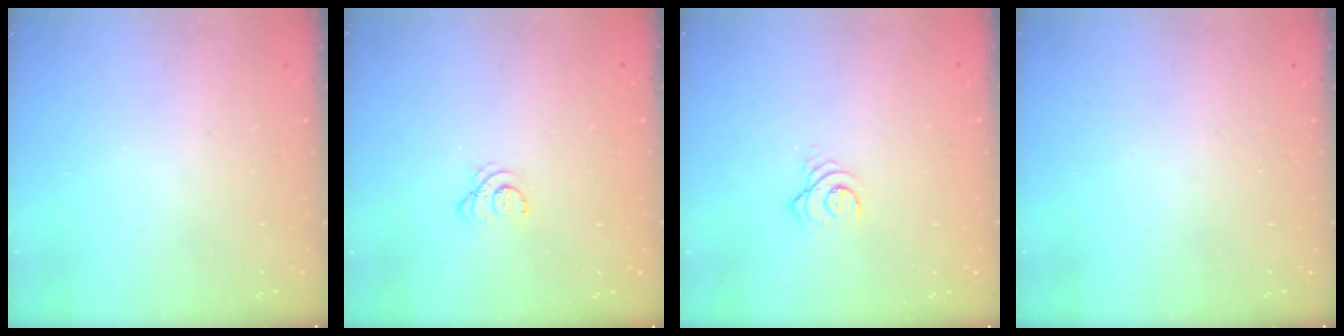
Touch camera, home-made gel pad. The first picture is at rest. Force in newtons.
{"total": 2.5, "press": 2.5, "slide": 0.3}
{"total": 3.6, "press": 3.6, "slide": 0.0}
{"total": 0.0}